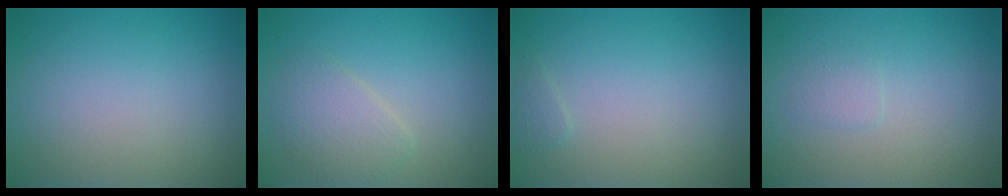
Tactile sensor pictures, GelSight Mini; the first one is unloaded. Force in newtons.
{"total": 2.5, "press": 2.5, "slide": 0.1}
{"total": 0.7, "press": 0.7, "slide": 0.1}
{"total": 0.8, "press": 0.8, "slide": 0.0}